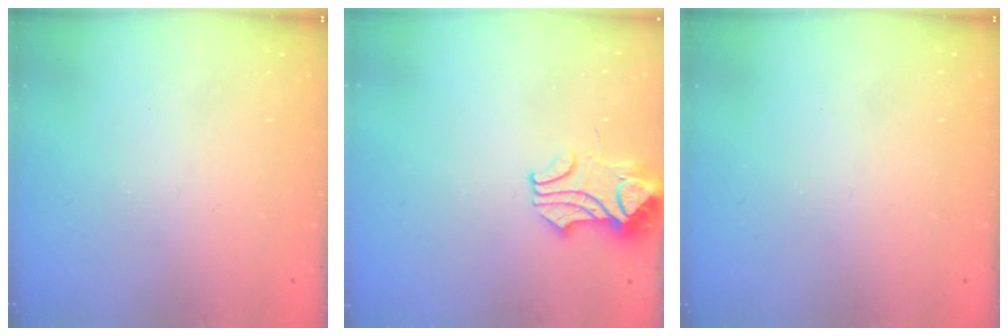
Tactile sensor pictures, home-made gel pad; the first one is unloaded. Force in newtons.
{"total": 3.6, "press": 3.6, "slide": 0.5}
{"total": 0.0}